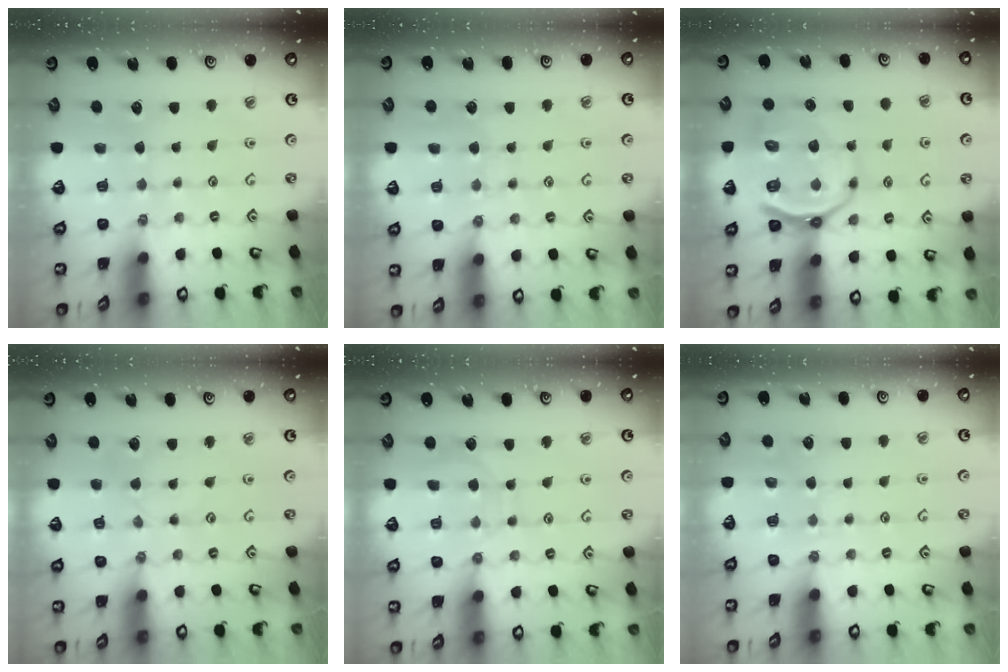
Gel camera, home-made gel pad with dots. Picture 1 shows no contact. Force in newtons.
{"total": 6.4, "press": 6.4, "slide": 0.6}
{"total": 13.1, "press": 12.7, "slide": 3.2}
{"total": 1.8, "press": 1.7, "slide": 0.4}
{"total": 5.6, "press": 5.5, "slide": 0.5}
{"total": 5.6, "press": 5.6, "slide": 0.6}